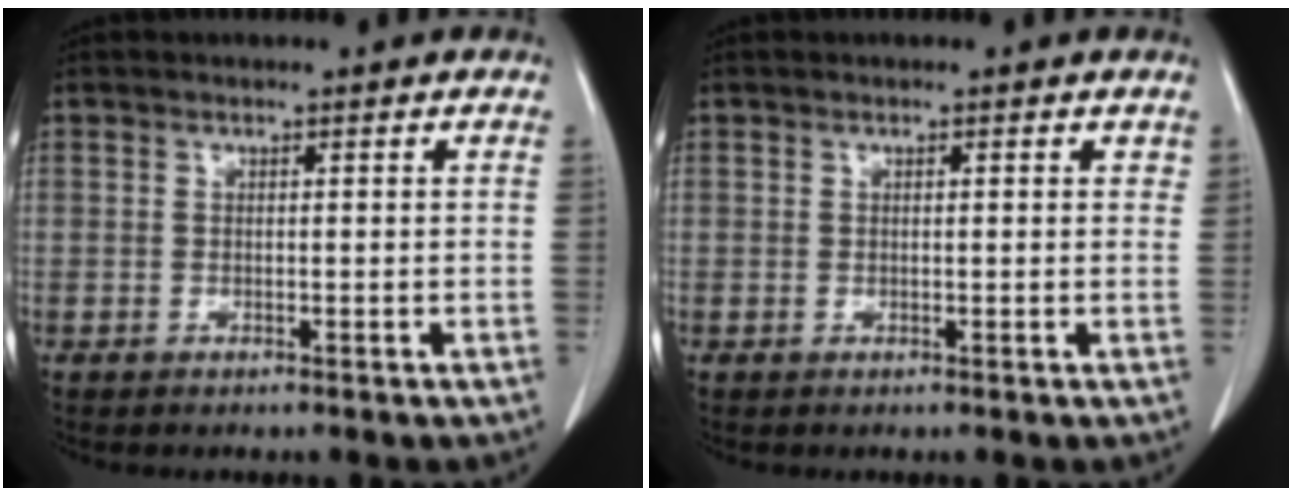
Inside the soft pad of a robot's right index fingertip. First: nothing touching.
{"total": 1.1, "force": [0.5, 0.6, 0.8], "torque": [-0.014, 0.003, 0.006]}